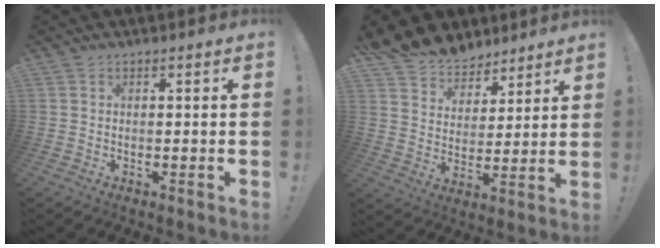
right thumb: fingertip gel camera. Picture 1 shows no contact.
{"total": 9.5, "force": [7.5, 5.7, 0.9], "torque": [-0.028, -0.060, 0.149]}